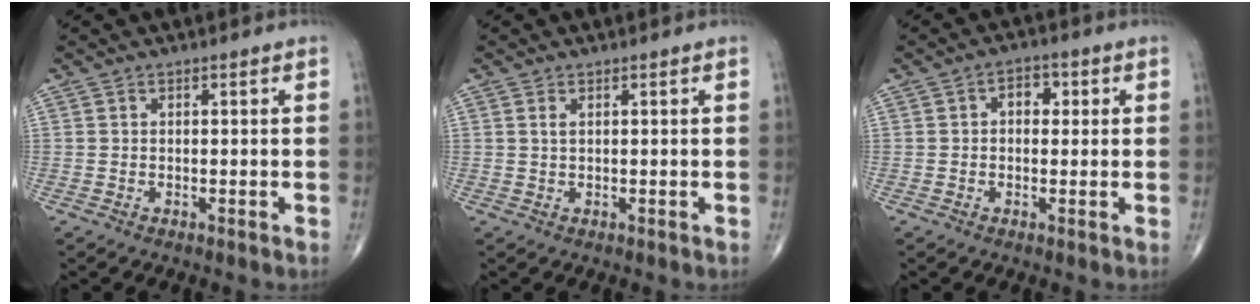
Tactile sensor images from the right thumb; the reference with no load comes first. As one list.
[{"total": 0.9, "force": [0.4, 0.3, 0.7], "torque": [-0.015, 0.004, 0.010]}, {"total": 3.9, "force": [0.7, 2.7, 2.8], "torque": [-0.020, 0.009, 0.004]}]